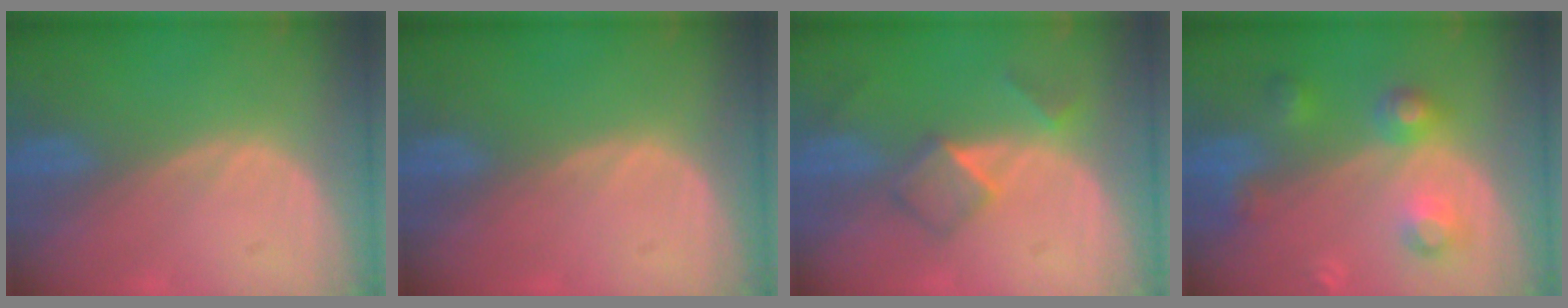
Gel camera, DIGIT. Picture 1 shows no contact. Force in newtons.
{"total": 0.0}
{"total": 5.2, "press": 4.5, "slide": 2.5}
{"total": 6.0, "press": 6.0, "slide": 0.2}